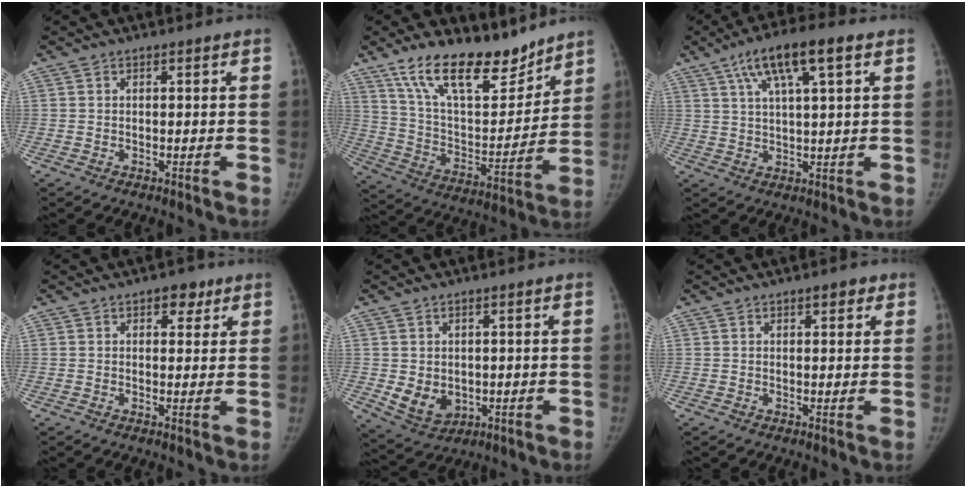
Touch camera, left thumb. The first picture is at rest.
{"total": 20.0, "force": [14.8, 8.2, 10.6], "torque": [-0.140, -0.080, 0.260]}
{"total": 11.4, "force": [5.5, 2.8, 9.6], "torque": [-0.167, 0.005, 0.092]}
{"total": 3.6, "force": [1.9, 2.3, 2.0], "torque": [-0.001, -0.005, 0.021]}
{"total": 6.6, "force": [-0.7, 5.3, 3.9], "torque": [-0.047, -0.010, 0.008]}
{"total": 2.4, "force": [1.3, 1.3, 1.6], "torque": [-0.006, -0.002, 0.014]}